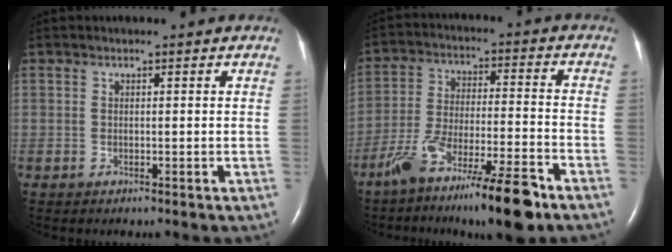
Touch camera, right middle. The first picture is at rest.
{"total": 14.1, "force": [-9.7, 1.3, 10.2], "torque": [-0.187, -0.018, -0.167]}